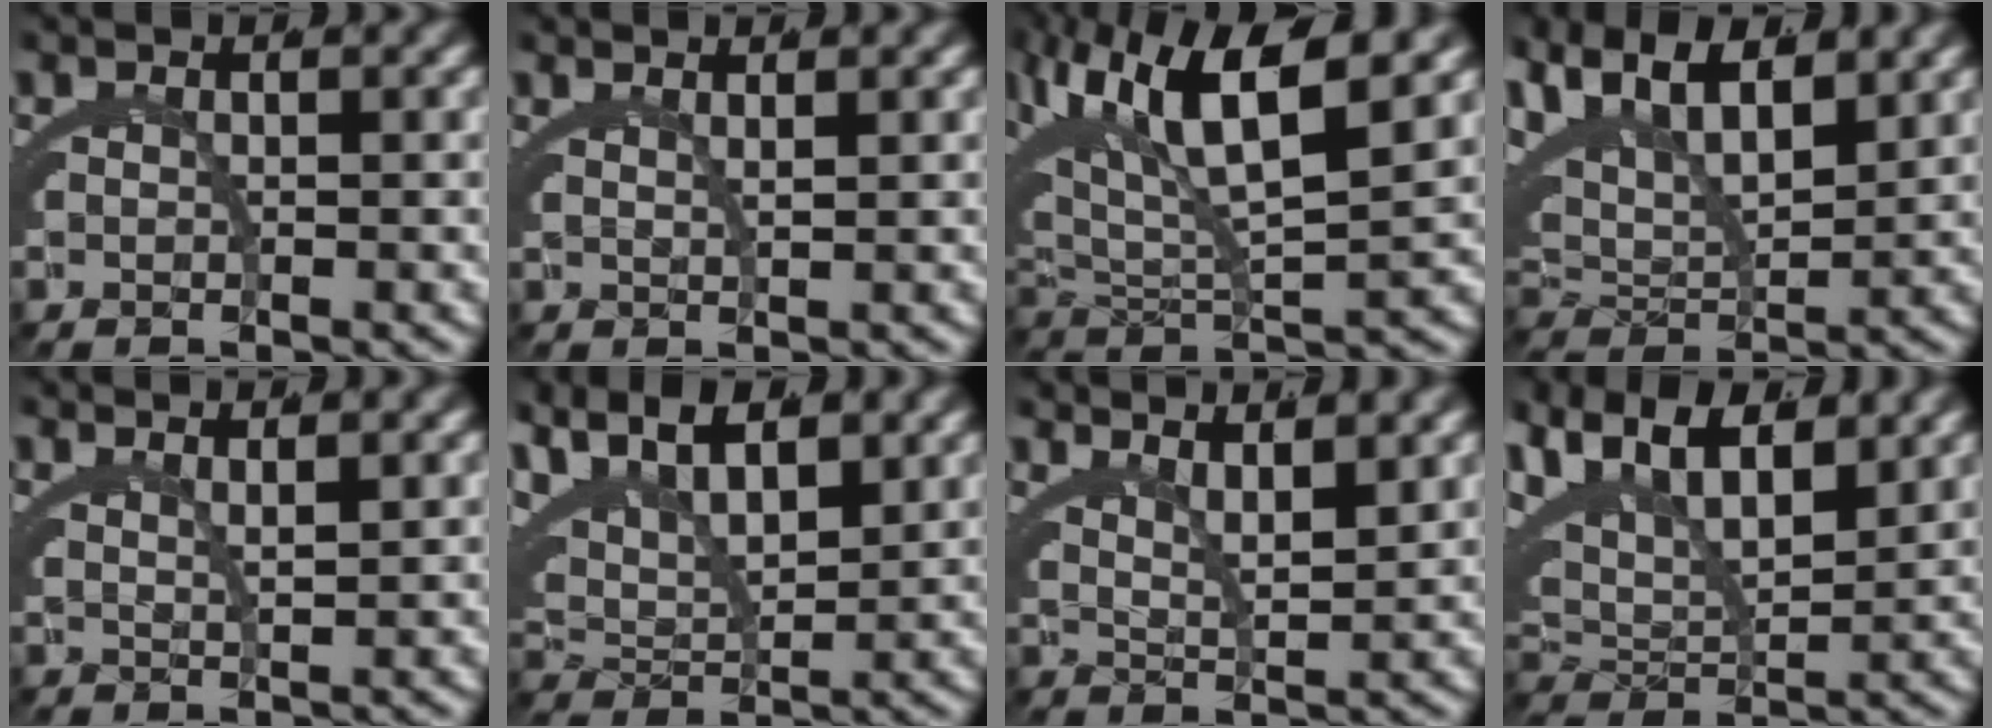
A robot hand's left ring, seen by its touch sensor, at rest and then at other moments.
{"total": 1.8, "force": [1.5, -0.8, 0.6], "torque": [-0.003, 0.000, 0.029]}
{"total": 10.8, "force": [4.1, 5.0, 8.6], "torque": [-0.175, 0.003, 0.072]}
{"total": 10.6, "force": [4.0, 7.1, 6.8], "torque": [-0.153, 0.003, 0.059]}
{"total": 2.4, "force": [2.0, -0.5, 1.2], "torque": [-0.010, 0.002, 0.037]}
{"total": 9.8, "force": [4.6, 6.4, 5.8], "torque": [-0.127, 0.018, 0.062]}
{"total": 4.2, "force": [3.3, 0.9, 2.5], "torque": [-0.036, 0.000, 0.055]}
{"total": 11.0, "force": [4.1, 7.4, 7.0], "torque": [-0.157, 0.001, 0.062]}